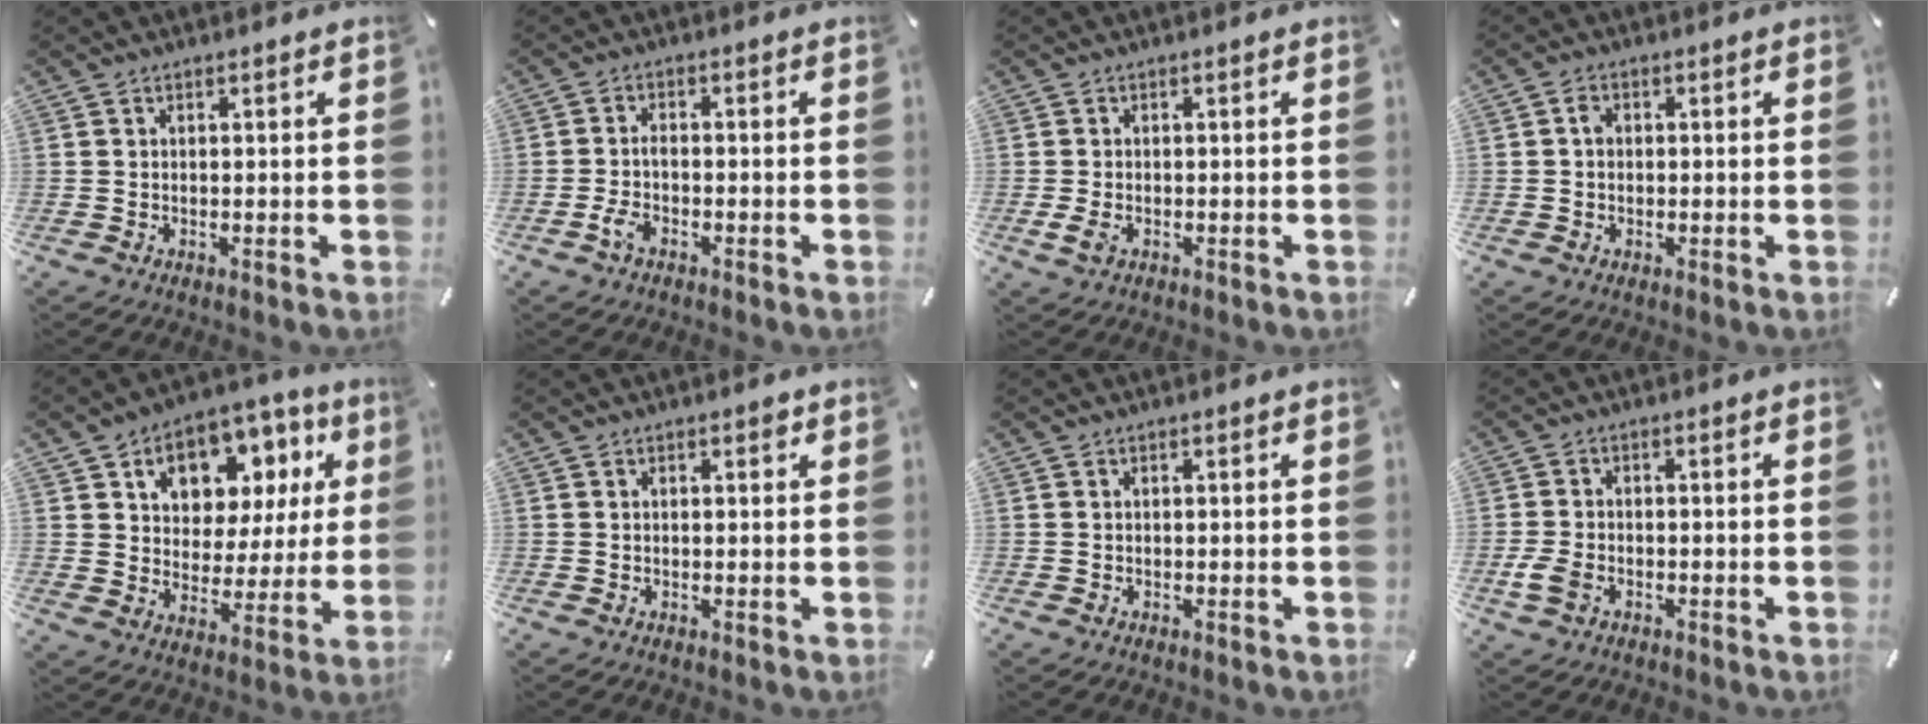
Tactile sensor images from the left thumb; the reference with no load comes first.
{"total": 2.9, "force": [-1.5, 1.4, 2.0], "torque": [-0.048, 0.005, -0.032]}
{"total": 2.2, "force": [-0.8, 1.3, 1.7], "torque": [-0.040, -0.005, -0.015]}
{"total": 2.1, "force": [0.1, 1.7, 1.3], "torque": [-0.027, 0.007, -0.001]}
{"total": 13.2, "force": [6.0, 9.9, 6.3], "torque": [-0.099, -0.027, 0.107]}
{"total": 1.1, "force": [0.5, 0.6, 0.7], "torque": [-0.007, 0.002, 0.005]}
{"total": 0.0}
{"total": 4.2, "force": [-1.6, 2.7, 2.8], "torque": [-0.071, 0.000, -0.033]}